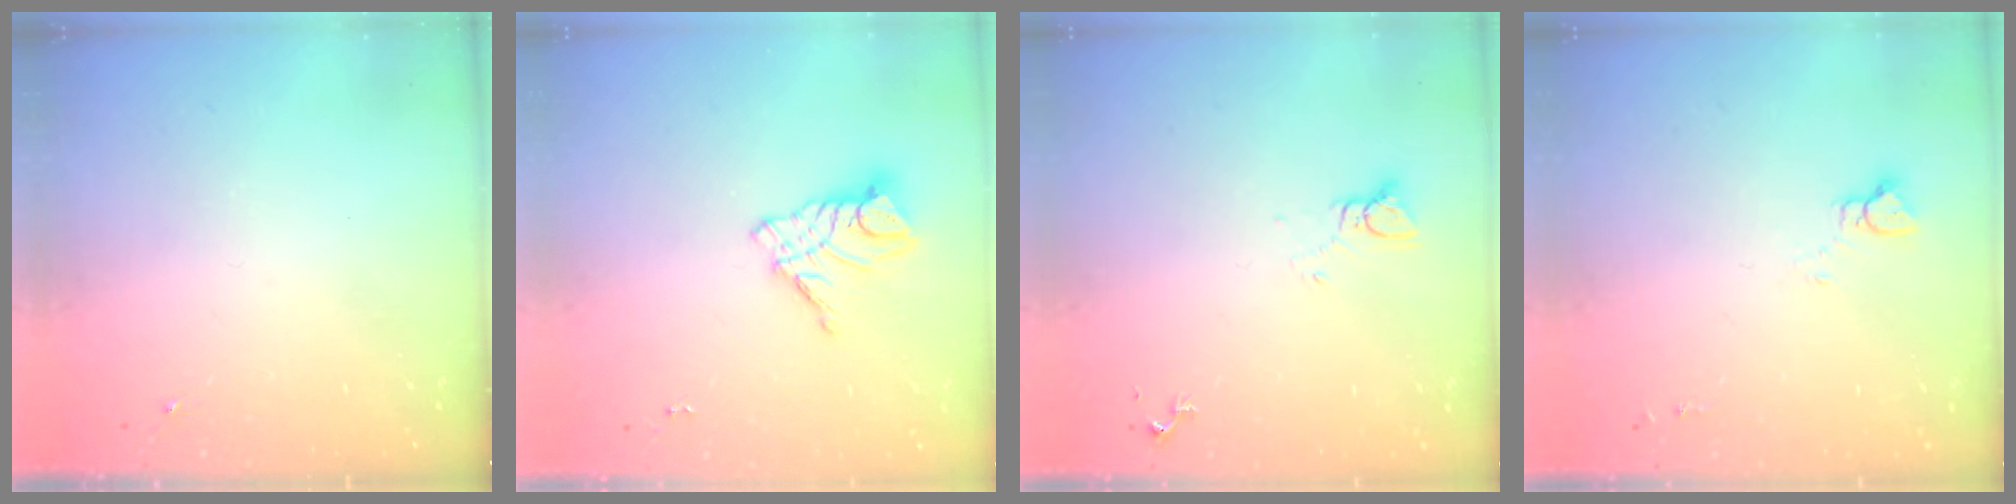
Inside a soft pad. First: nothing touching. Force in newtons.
{"total": 10.8, "press": 10.7, "slide": 0.7}
{"total": 3.2, "press": 3.2, "slide": 0.2}
{"total": 3.9, "press": 3.9, "slide": 0.4}